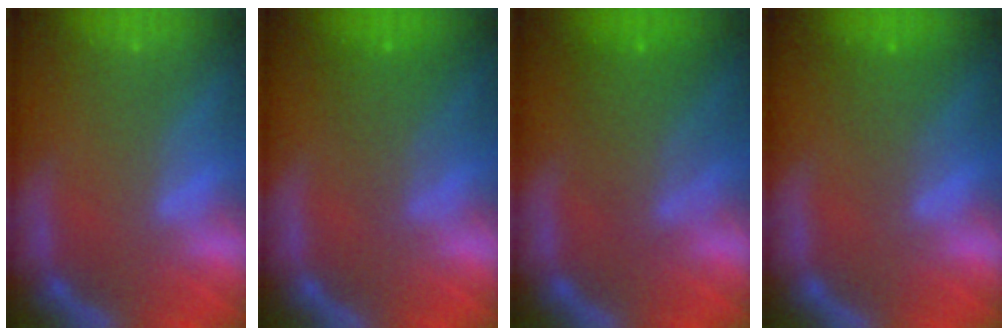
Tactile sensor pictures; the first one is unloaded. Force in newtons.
{"total": 2.9}
{"total": 4.5}
{"total": 2.0}